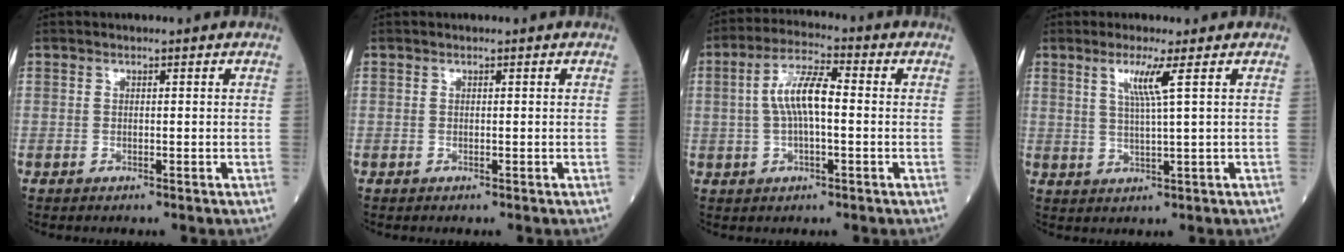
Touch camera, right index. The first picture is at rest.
{"total": 0.0}
{"total": 7.4, "force": [0.3, 2.0, 7.2], "torque": [-0.144, 0.020, 0.003]}
{"total": 4.3, "force": [1.8, -1.0, 3.8], "torque": [-0.076, -0.004, 0.037]}